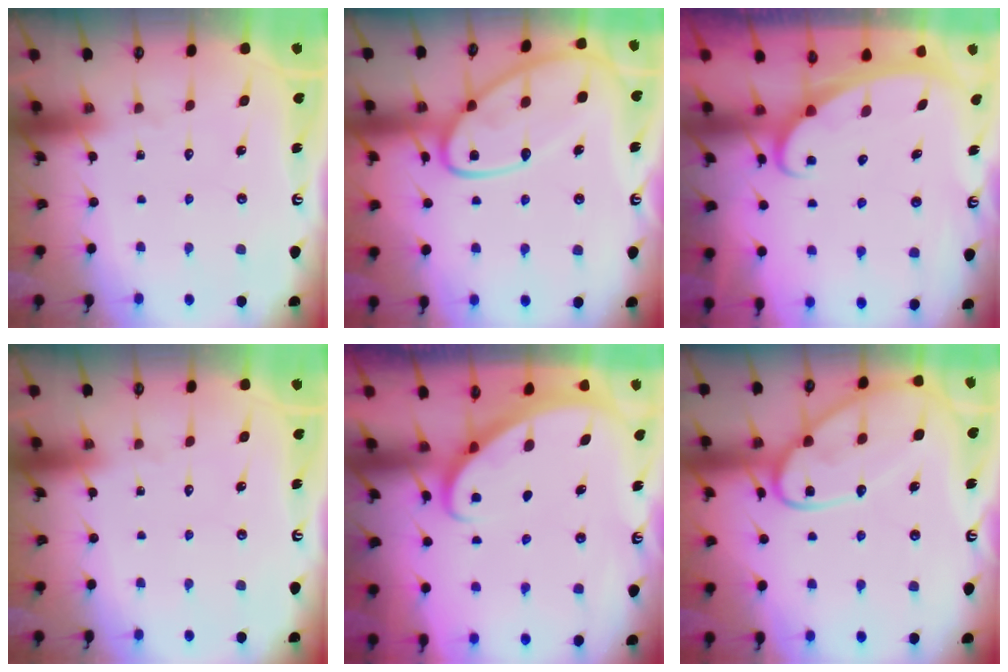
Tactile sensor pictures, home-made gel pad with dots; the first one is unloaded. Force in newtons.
{"total": 15.4, "press": 15.3, "slide": 1.6}
{"total": 2.6, "press": 2.5, "slide": 0.3}
{"total": 0.0}
{"total": 2.8, "press": 2.8, "slide": 0.1}
{"total": 14.6, "press": 14.6, "slide": 1.1}